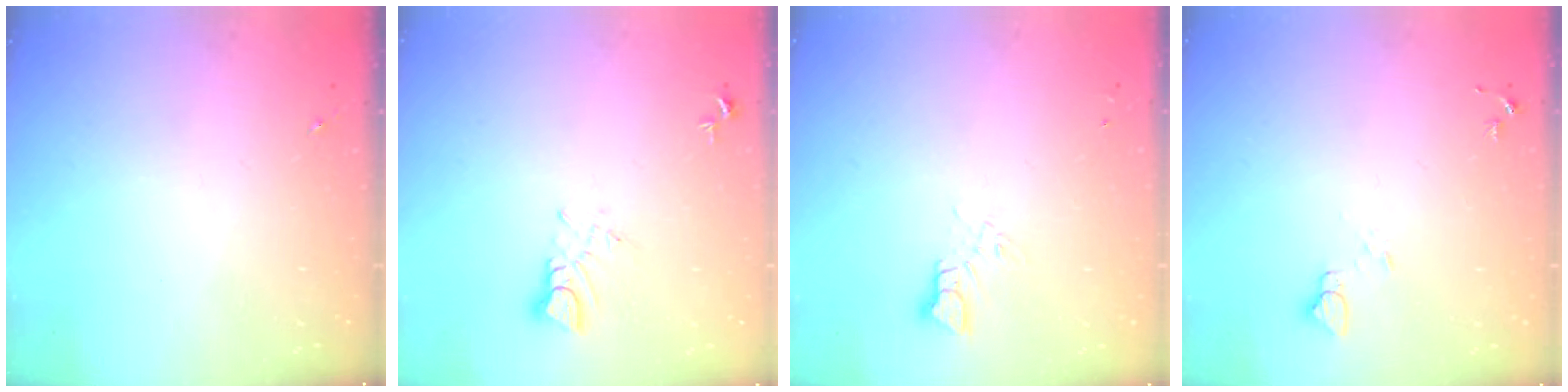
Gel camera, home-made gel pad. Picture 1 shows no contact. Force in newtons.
{"total": 4.4, "press": 4.4, "slide": 0.3}
{"total": 3.8, "press": 3.8, "slide": 0.3}
{"total": 3.9, "press": 3.9, "slide": 0.4}